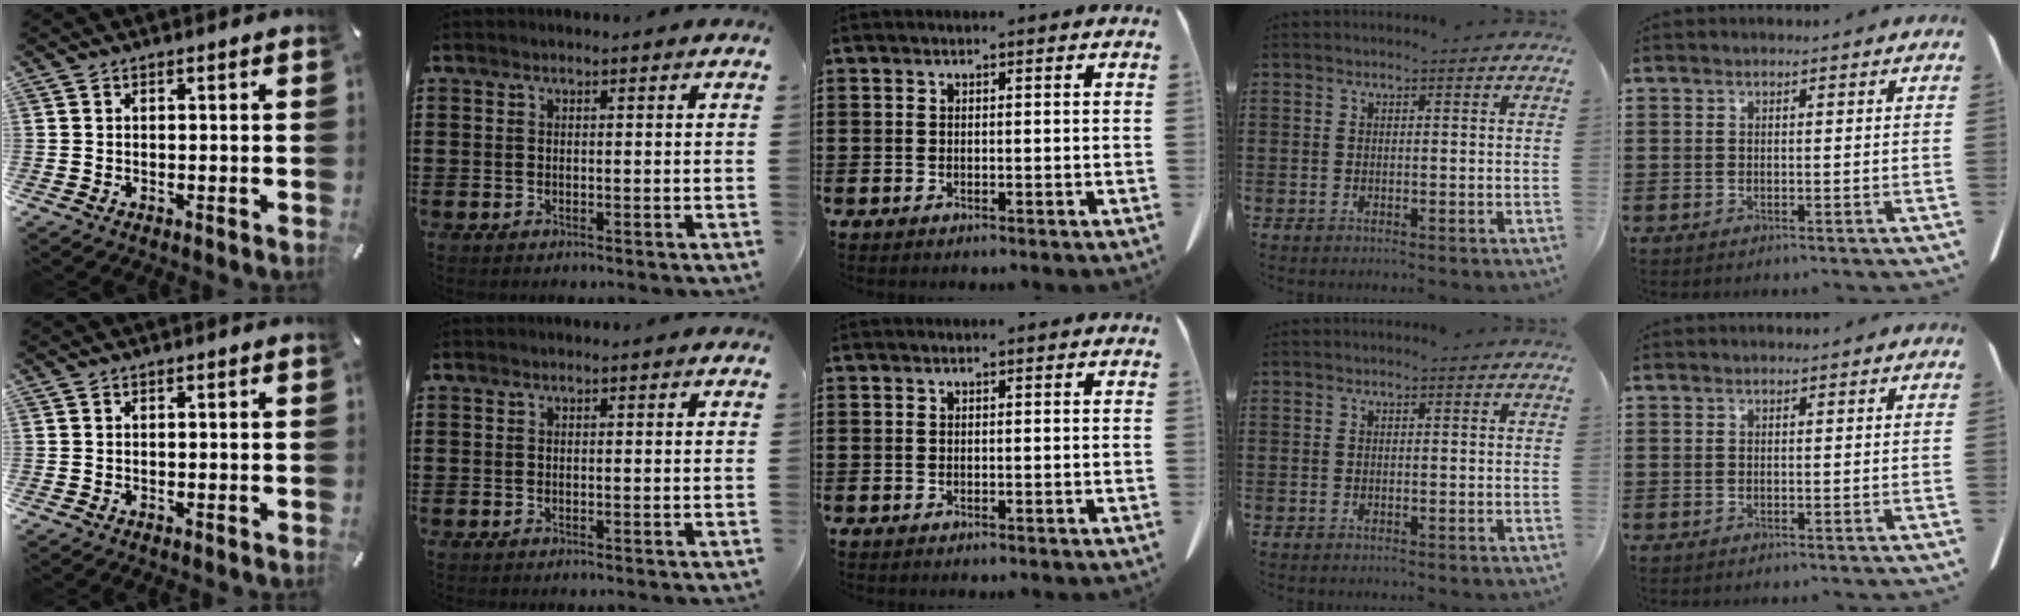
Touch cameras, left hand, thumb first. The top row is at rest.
{}